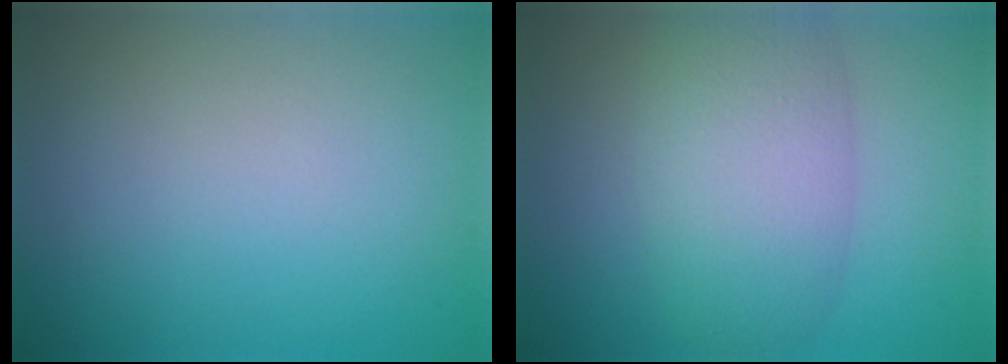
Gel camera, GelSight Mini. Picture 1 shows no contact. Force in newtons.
{"total": 6.7, "press": 6.7, "slide": 0.5}